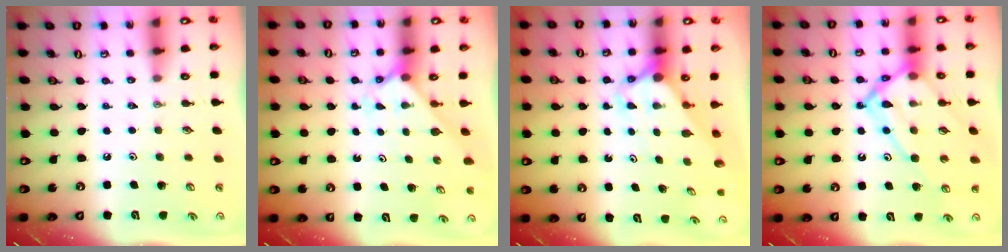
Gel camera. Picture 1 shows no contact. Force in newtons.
{"total": 2.3, "press": 2.3, "slide": 0.2}
{"total": 2.9, "press": 2.9, "slide": 0.3}
{"total": 15.8, "press": 15.8, "slide": 1.4}